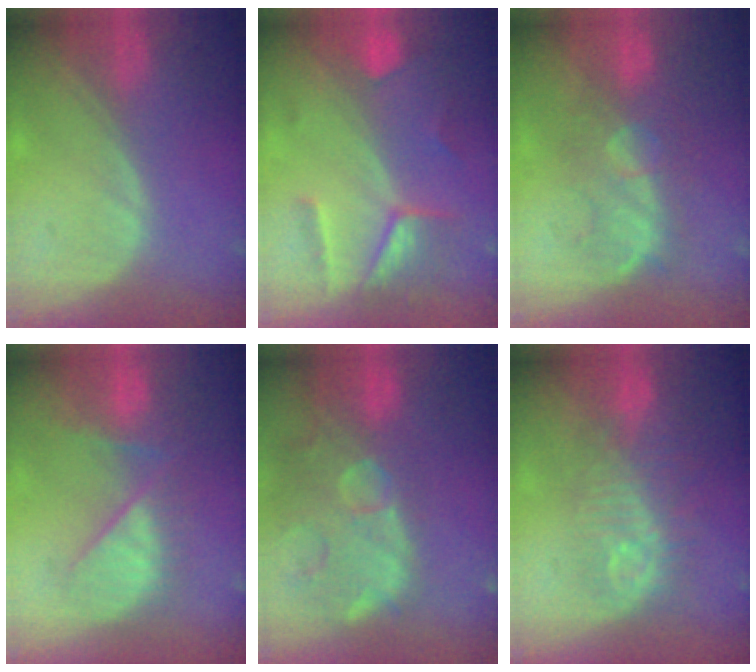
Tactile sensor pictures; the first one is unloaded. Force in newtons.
{"total": 7.5, "press": 6.6, "slide": 3.4}
{"total": 8.1, "press": 7.9, "slide": 1.7}
{"total": 7.7, "press": 7.7, "slide": 0.6}
{"total": 14.8, "press": 11.8, "slide": 8.9}
{"total": 9.7, "press": 8.7, "slide": 4.4}